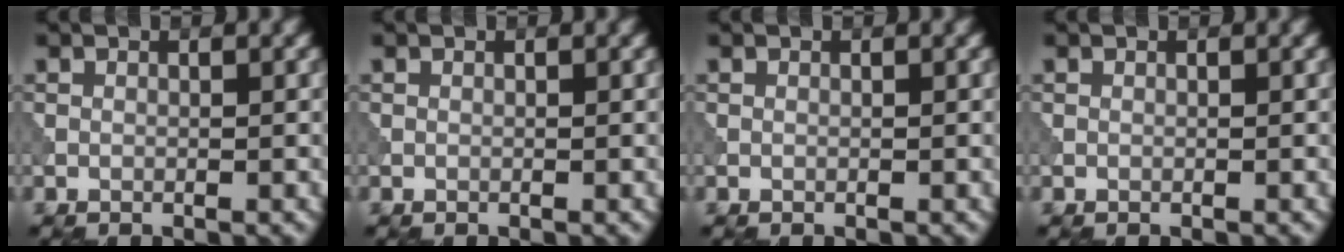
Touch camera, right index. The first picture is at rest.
{"total": 0.0}
{"total": 0.0}
{"total": 0.0}